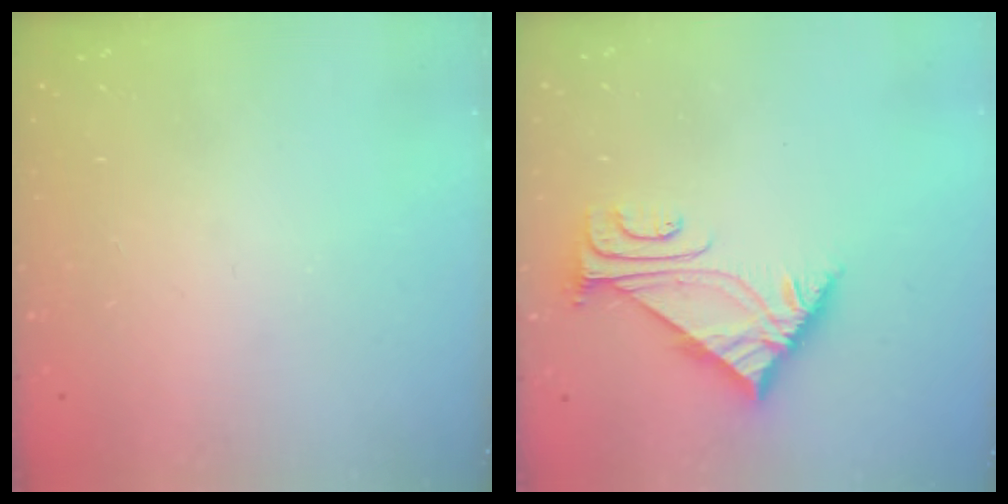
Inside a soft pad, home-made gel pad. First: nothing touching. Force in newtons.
{"total": 5.0, "press": 4.9, "slide": 0.9}